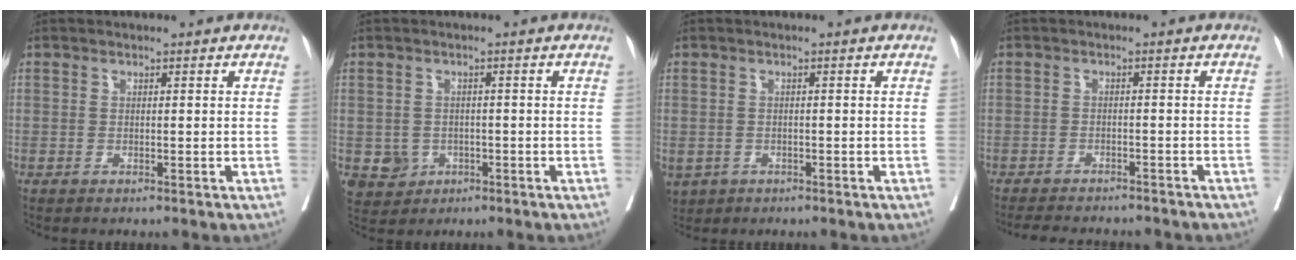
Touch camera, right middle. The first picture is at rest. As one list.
[{"total": 4.0, "force": [-1.2, 3.7, 0.8], "torque": [-0.008, 0.005, -0.011]}, {"total": 6.0, "force": [-2.8, 4.8, 2.2], "torque": [-0.063, -0.005, -0.038]}, {"total": 11.5, "force": [-10.3, 2.7, 4.4], "torque": [-0.065, -0.008, -0.127]}]